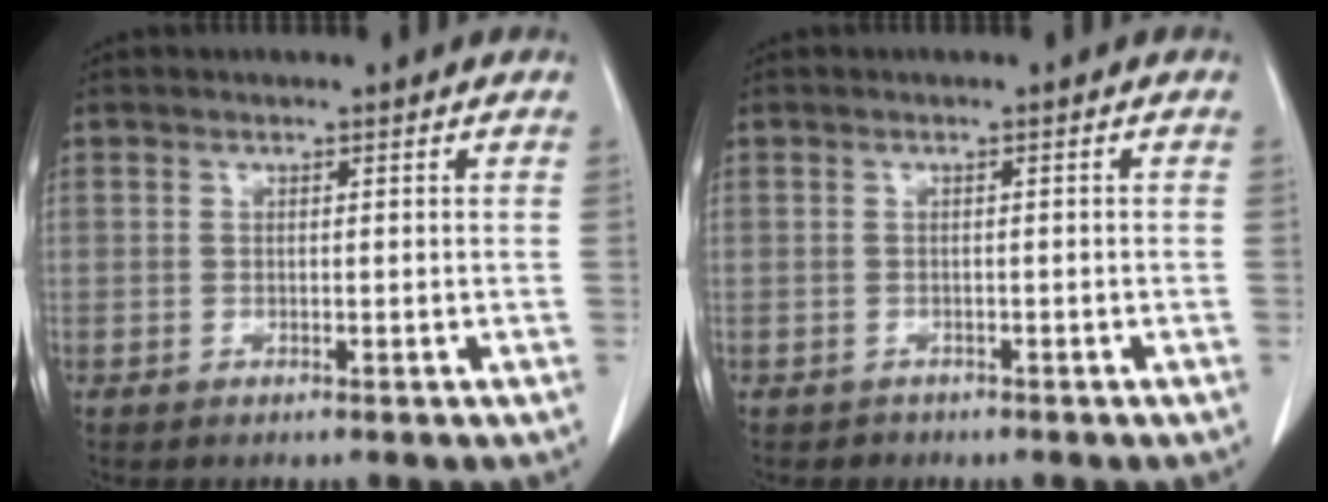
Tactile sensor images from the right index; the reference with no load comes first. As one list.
[{"total": 1.0, "force": [-0.8, 0.6, 0.0], "torque": [-0.005, 0.000, -0.011]}]